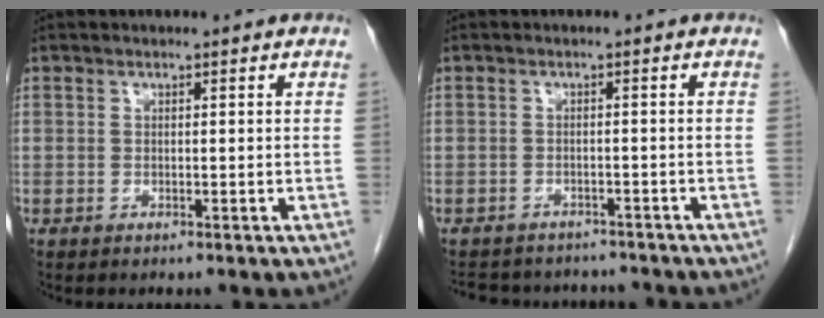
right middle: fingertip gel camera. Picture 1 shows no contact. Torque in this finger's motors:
{"motor_torque": [0.16, -0.15, 0.00, 0.01]}